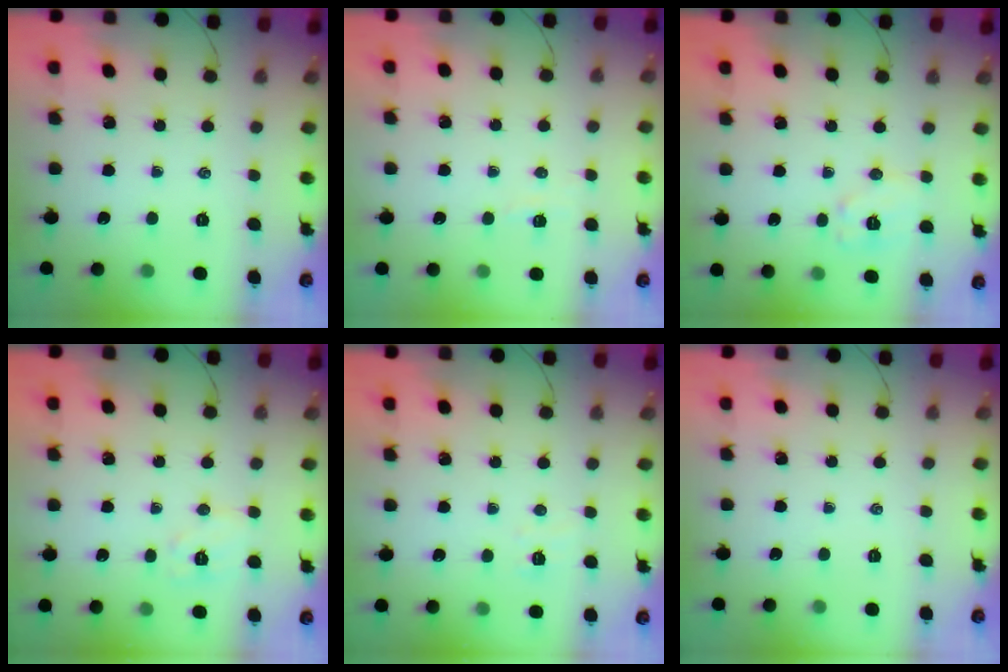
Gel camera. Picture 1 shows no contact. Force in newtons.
{"total": 2.4, "press": 2.3, "slide": 0.6}
{"total": 7.1, "press": 7.1, "slide": 0.4}
{"total": 6.8, "press": 6.7, "slide": 0.9}
{"total": 3.6, "press": 3.5, "slide": 0.7}
{"total": 0.0}